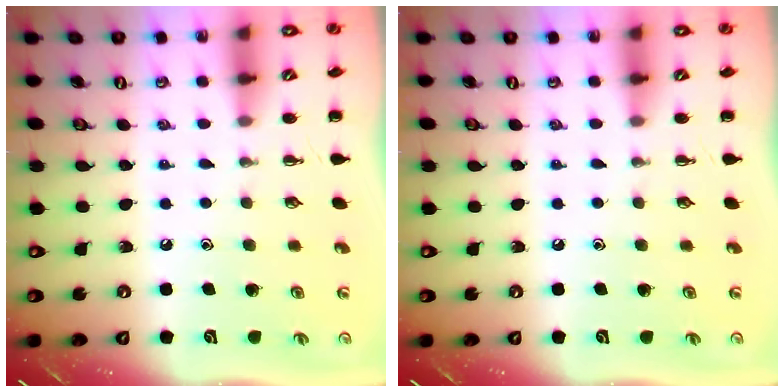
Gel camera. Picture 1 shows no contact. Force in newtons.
{"total": 0.0}